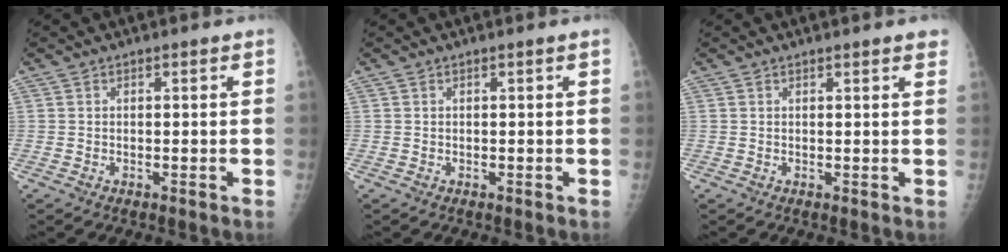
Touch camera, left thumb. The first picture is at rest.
{"total": 0.0}
{"total": 2.5, "force": [2.0, 0.4, 1.4], "torque": [-0.011, -0.001, 0.019]}